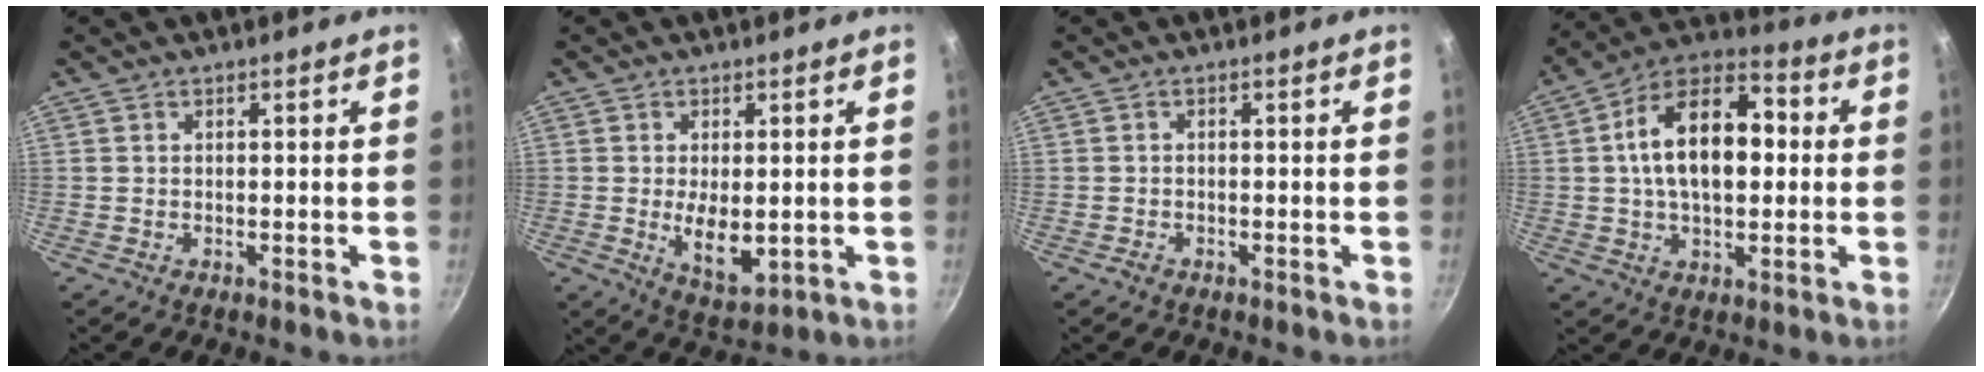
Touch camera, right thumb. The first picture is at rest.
{"total": 7.0, "force": [-0.6, 3.5, 6.0], "torque": [-0.091, -0.016, 0.001]}
{"total": 1.0, "force": [-0.7, 0.7, 0.4], "torque": [-0.006, 0.001, -0.014]}
{"total": 17.8, "force": [1.8, 10.2, 14.5], "torque": [-0.224, 0.027, 0.021]}